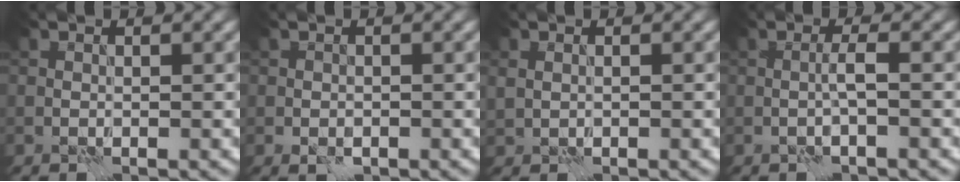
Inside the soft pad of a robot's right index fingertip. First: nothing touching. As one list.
[{"total": 1.2, "force": [-0.4, 1.0, 0.6], "torque": [-0.010, -0.005, -0.006]}, {"total": 0.6, "force": [0.1, 0.5, 0.3], "torque": [-0.006, -0.002, 0.006]}, {"total": 1.5, "force": [-0.3, 0.1, 1.4], "torque": [-0.028, 0.006, -0.008]}]